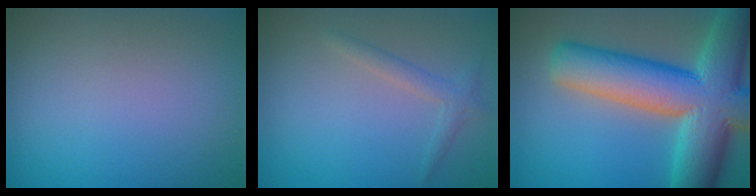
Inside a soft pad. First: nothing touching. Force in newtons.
{"total": 1.5, "press": 1.5, "slide": 0.0}
{"total": 13.0, "press": 13.0, "slide": 1.0}